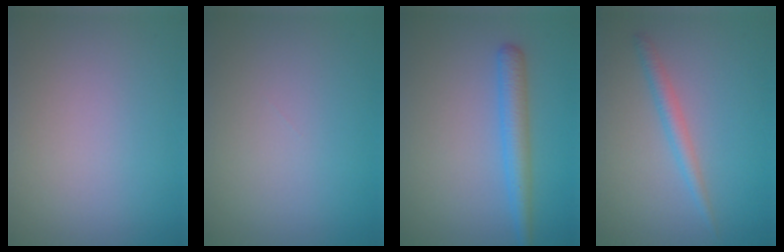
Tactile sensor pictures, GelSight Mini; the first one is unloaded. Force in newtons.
{"total": 0.0}
{"total": 3.0, "press": 3.0, "slide": 0.2}
{"total": 1.8, "press": 1.8, "slide": 0.1}